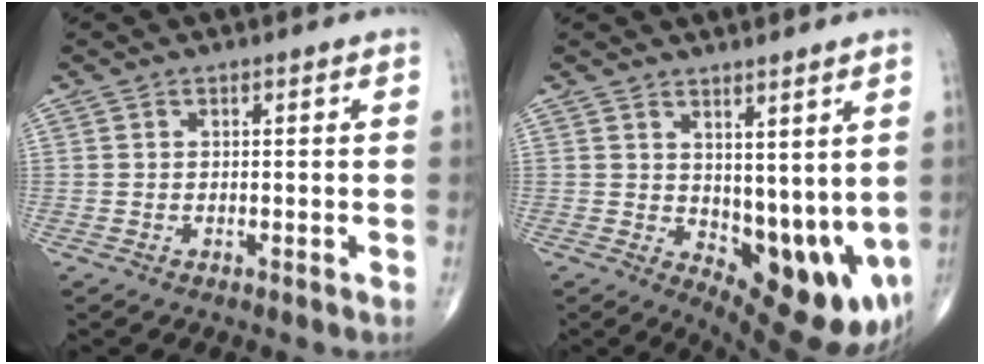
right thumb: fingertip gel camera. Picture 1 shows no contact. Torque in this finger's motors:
{"motor_torque": [-0.38, 1.16, 0.04, -0.29, -0.04]}